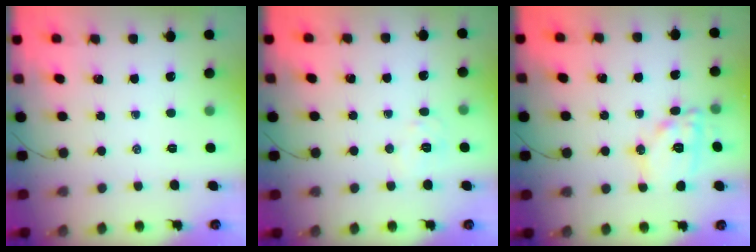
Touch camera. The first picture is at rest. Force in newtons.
{"total": 6.2, "press": 6.1, "slide": 1.2}
{"total": 11.8, "press": 11.8, "slide": 0.4}